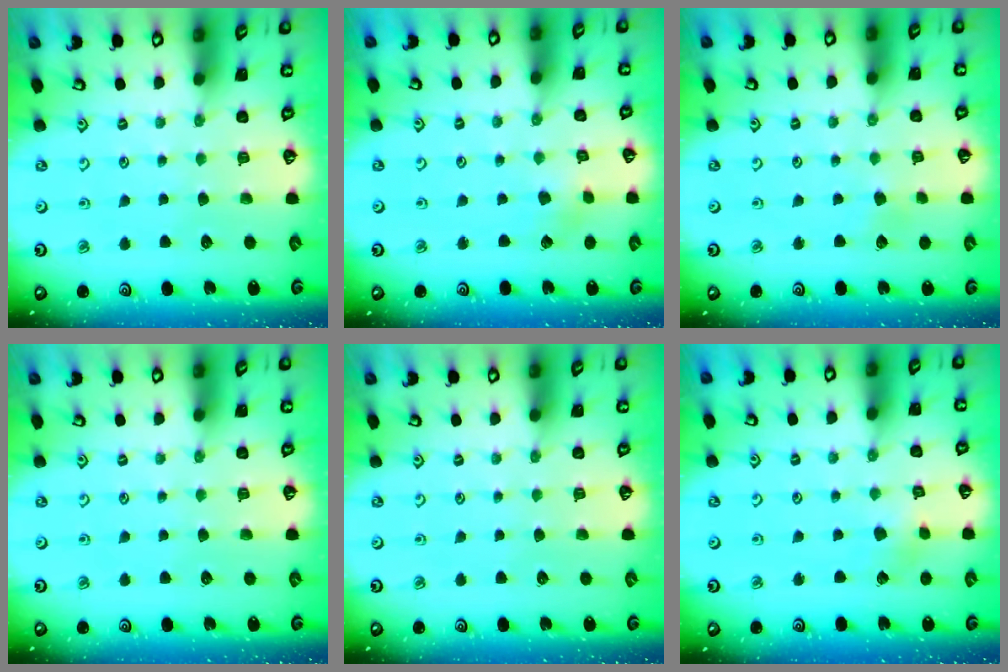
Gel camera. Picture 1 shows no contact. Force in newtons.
{"total": 2.1, "press": 2.1, "slide": 0.2}
{"total": 2.8, "press": 2.8, "slide": 0.3}
{"total": 0.0}
{"total": 0.0}
{"total": 2.7, "press": 2.7, "slide": 0.3}